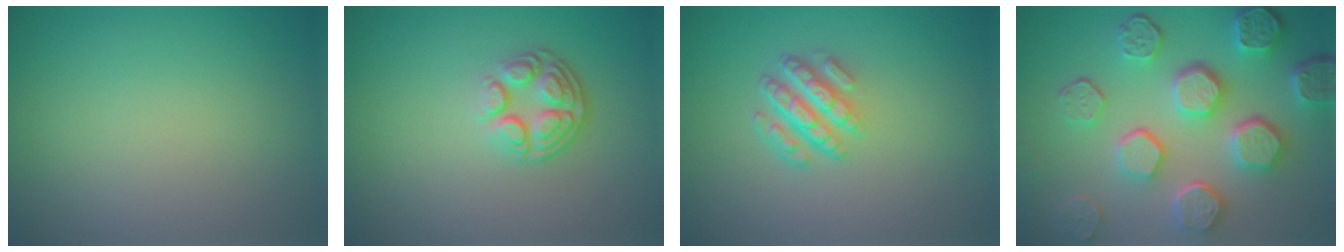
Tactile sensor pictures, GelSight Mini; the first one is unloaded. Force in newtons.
{"total": 3.6, "press": 2.6, "slide": 2.4}
{"total": 4.3, "press": 3.1, "slide": 3.0}
{"total": 8.1, "press": 6.1, "slide": 5.3}